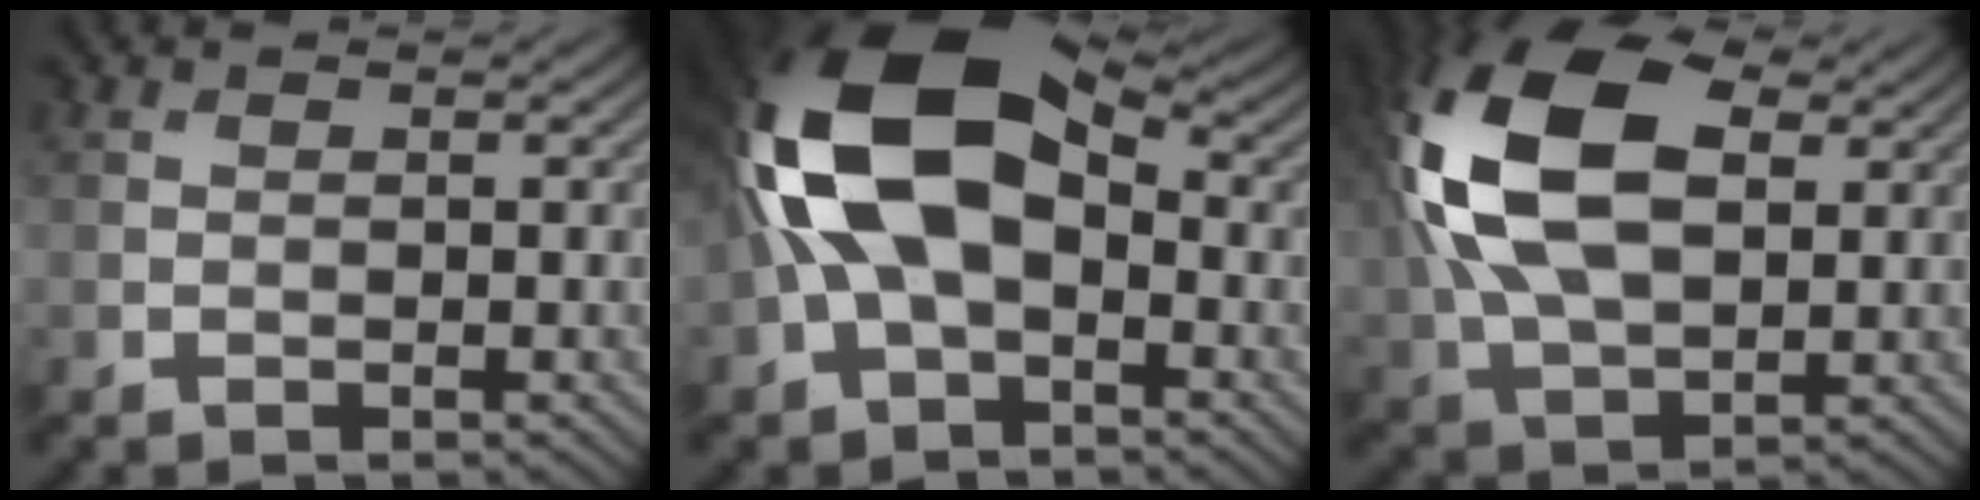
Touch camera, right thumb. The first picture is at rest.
{"total": 15.4, "force": [0.3, 9.2, 12.3], "torque": [-0.262, 0.011, -0.005]}
{"total": 16.0, "force": [3.8, 9.5, 12.4], "torque": [-0.298, 0.016, 0.075]}